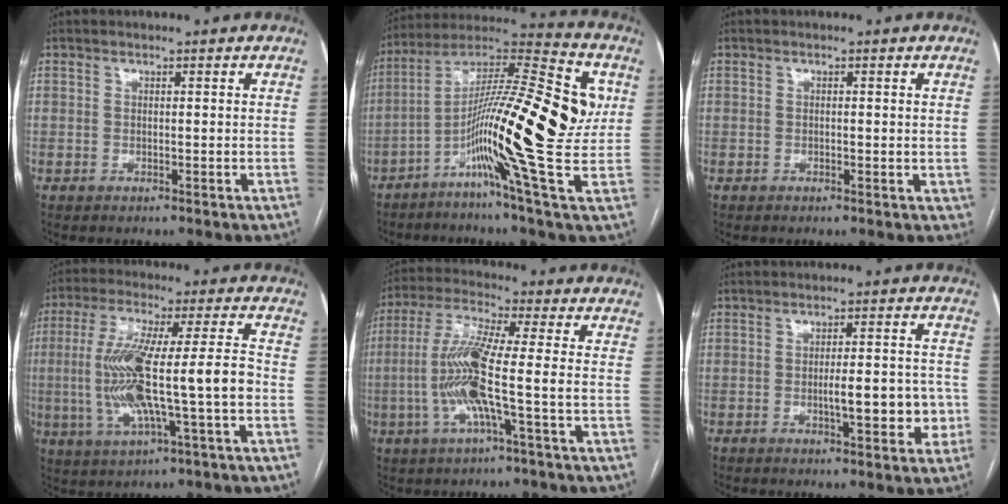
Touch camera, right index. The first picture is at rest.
{"total": 23.7, "force": [-0.9, 2.2, 23.6], "torque": [-0.382, 0.018, -0.032]}
{"total": 1.2, "force": [0.1, 0.7, 1.0], "torque": [-0.011, 0.001, -0.002]}
{"total": 15.3, "force": [-2.1, 1.3, 15.1], "torque": [-0.293, 0.012, -0.035]}
{"total": 11.2, "force": [-2.1, -0.1, 11.0], "torque": [-0.230, 0.004, -0.049]}
{"total": 7.3, "force": [-1.7, 2.1, 6.8], "torque": [-0.096, 0.011, -0.020]}